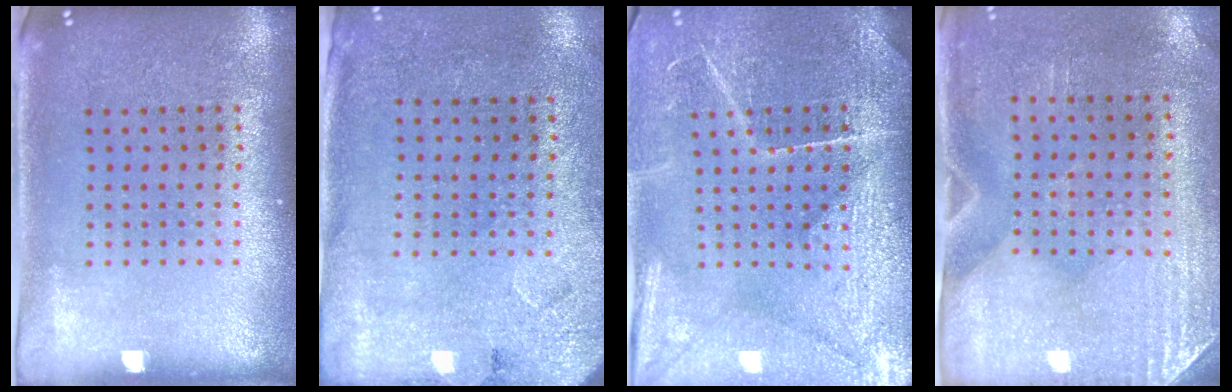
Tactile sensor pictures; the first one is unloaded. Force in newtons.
{"total": 2.7, "press": 2.2, "slide": 1.5}
{"total": 3.8, "press": 3.6, "slide": 1.1}
{"total": 3.0, "press": 2.6, "slide": 1.5}